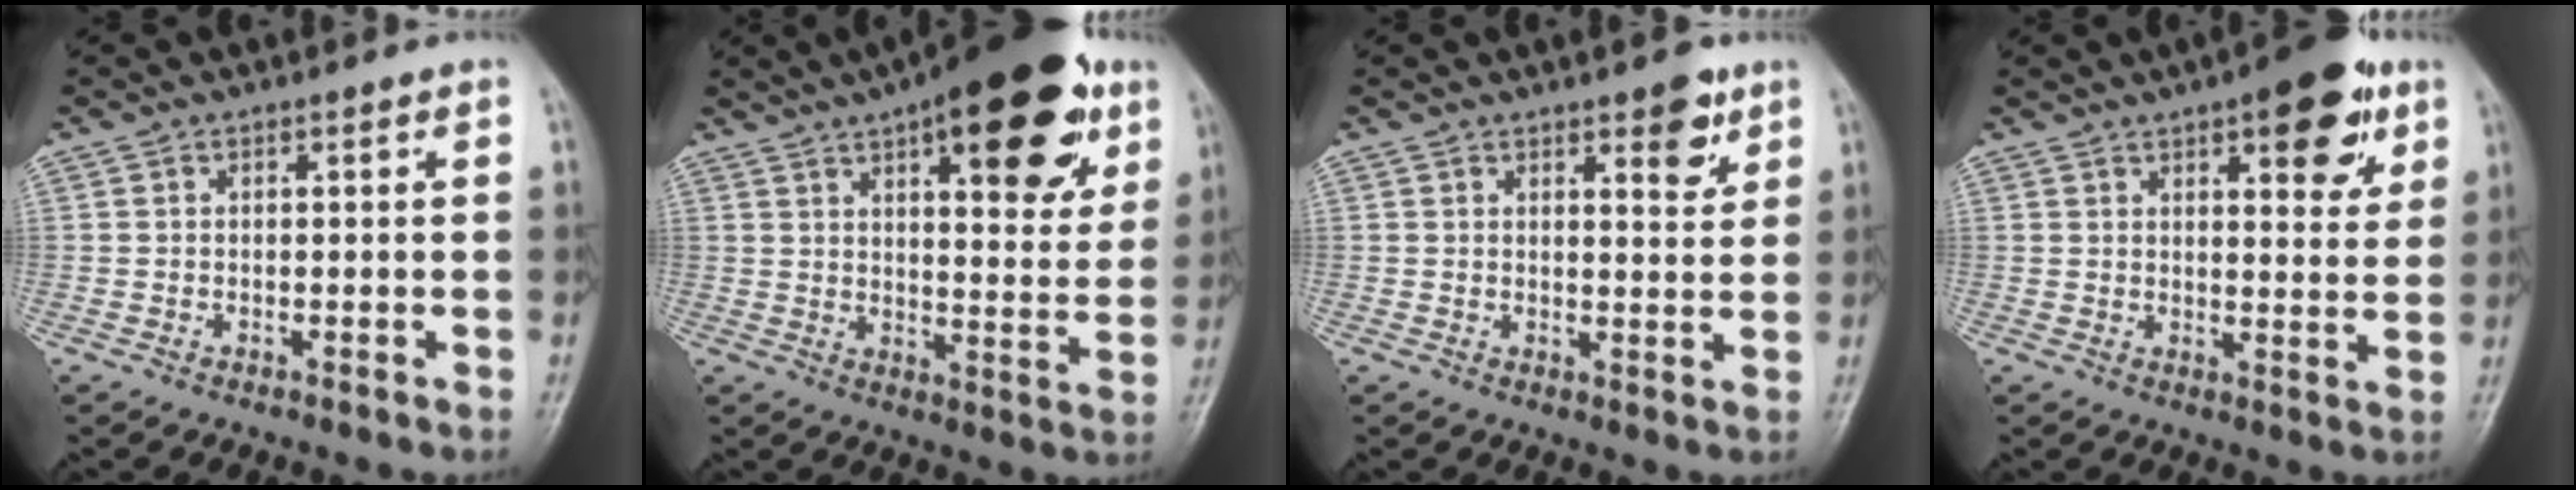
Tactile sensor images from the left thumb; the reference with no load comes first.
{"total": 23.2, "force": [12.2, 8.6, 17.8], "torque": [-0.215, -0.023, 0.170]}
{"total": 5.7, "force": [3.4, 2.2, 4.1], "torque": [-0.039, -0.018, 0.041]}
{"total": 13.0, "force": [6.8, 5.0, 9.9], "torque": [-0.094, -0.023, 0.086]}